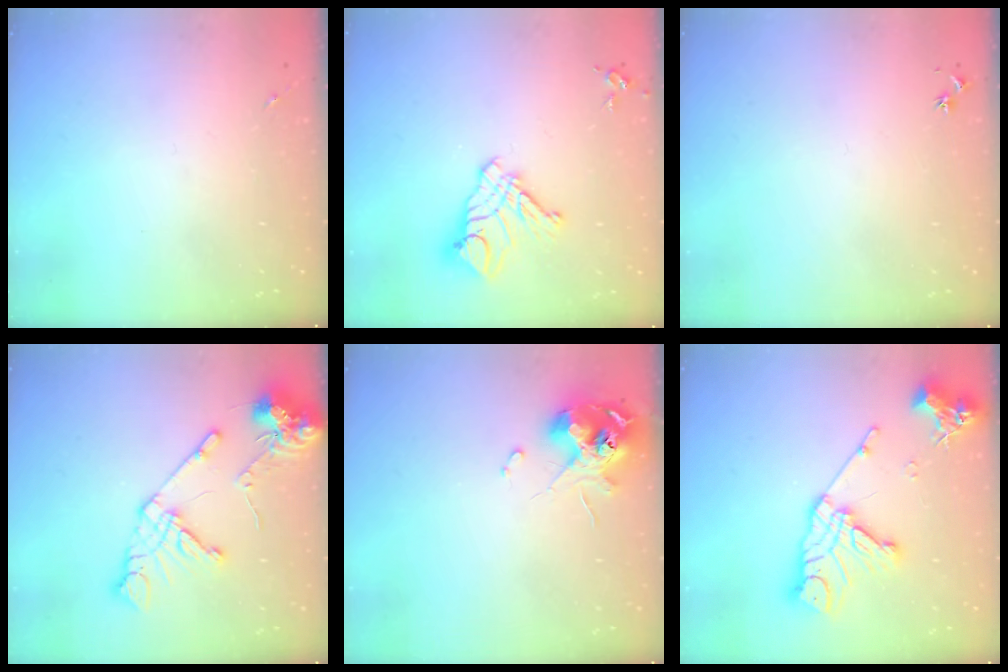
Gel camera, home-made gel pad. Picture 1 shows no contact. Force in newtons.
{"total": 12.0, "press": 11.9, "slide": 1.1}
{"total": 3.0, "press": 2.9, "slide": 0.3}
{"total": 15.5, "press": 15.3, "slide": 2.3}
{"total": 11.3, "press": 11.2, "slide": 1.5}
{"total": 17.2, "press": 17.1, "slide": 1.8}